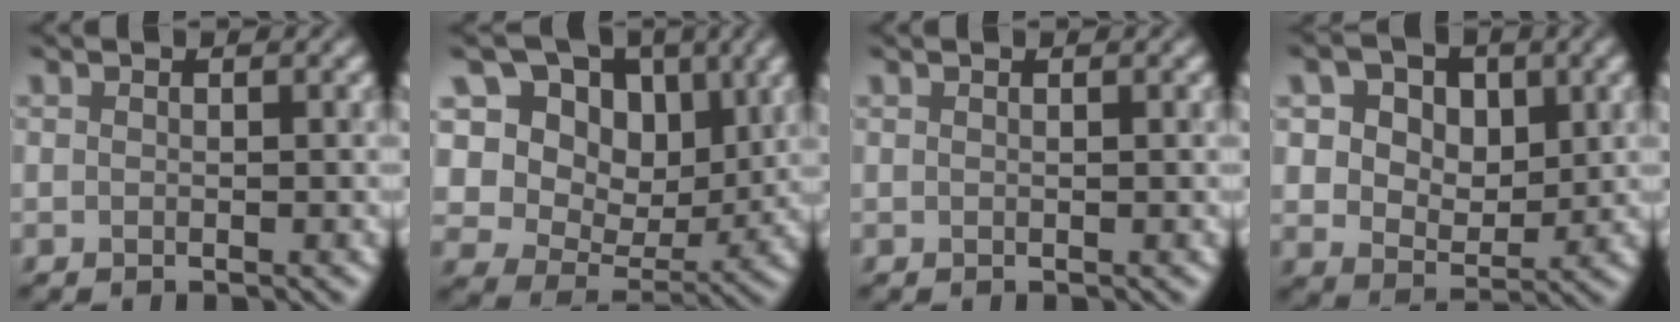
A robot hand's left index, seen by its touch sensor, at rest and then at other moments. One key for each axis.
{"total": 12.0, "fx": 5.3, "fy": 8.0, "fz": 7.2, "tx": -0.135, "ty": 0.012, "tz": 0.075}
{"total": 0.6, "fx": 0.3, "fy": 0.3, "fz": 0.5, "tx": -0.001, "ty": 0.003, "tz": 0.001}
{"total": 7.1, "fx": 2.5, "fy": 4.7, "fz": 4.7, "tx": -0.087, "ty": 0.012, "tz": 0.028}